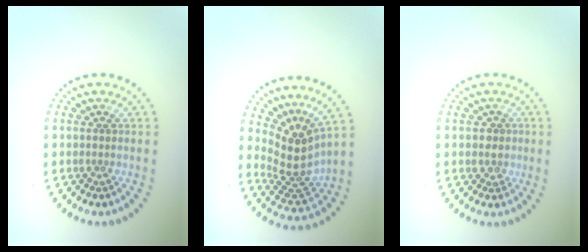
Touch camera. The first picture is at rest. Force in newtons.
{"total": 4.1, "press": 2.8, "slide": 2.9}
{"total": 1.3, "press": 1.1, "slide": 0.7}